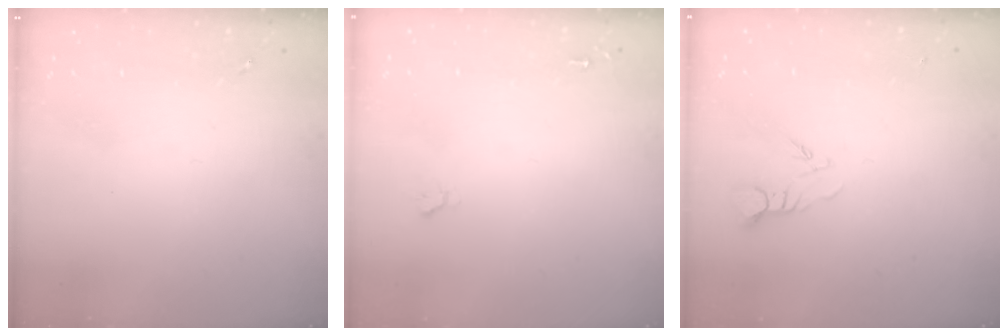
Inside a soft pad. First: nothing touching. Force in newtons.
{"total": 1.6, "press": 1.6, "slide": 0.2}
{"total": 3.4, "press": 3.4, "slide": 0.2}